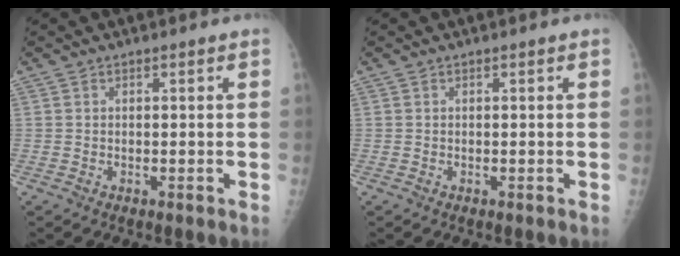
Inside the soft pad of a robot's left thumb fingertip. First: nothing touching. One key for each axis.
{"total": 0.0}